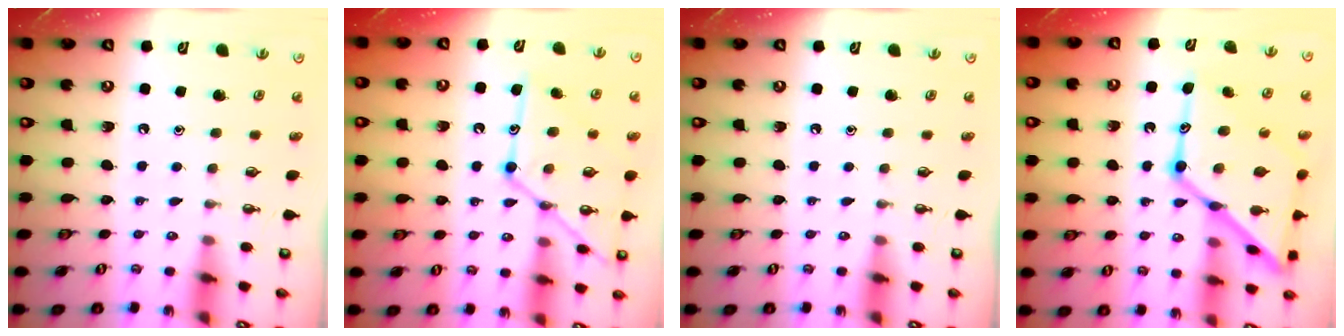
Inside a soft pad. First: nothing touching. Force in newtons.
{"total": 16.3, "press": 16.3, "slide": 1.4}
{"total": 0.0}
{"total": 23.3, "press": 23.2, "slide": 2.1}